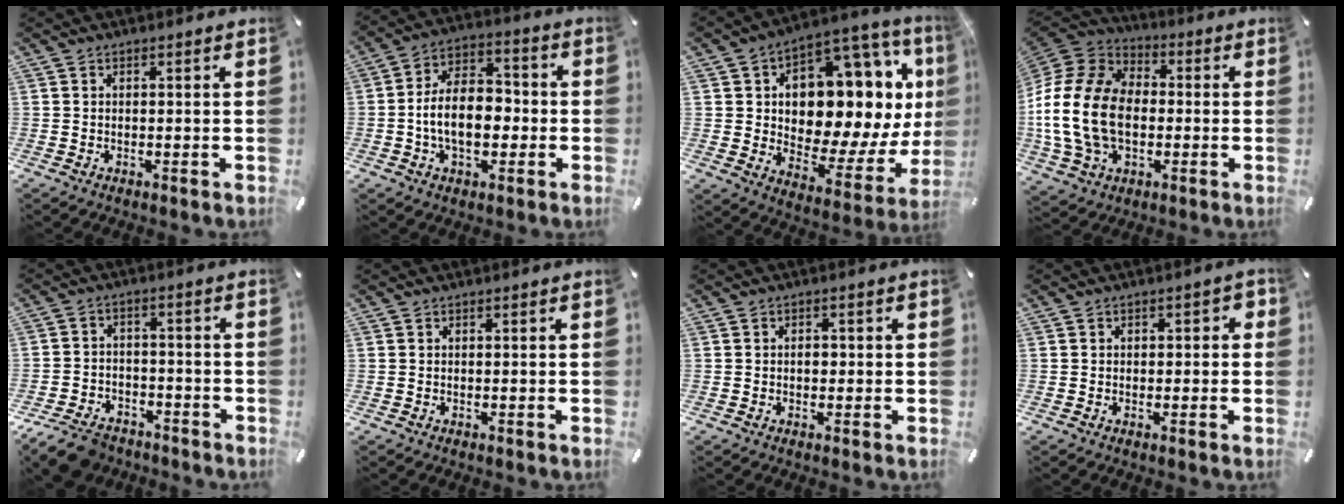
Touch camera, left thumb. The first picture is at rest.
{"total": 12.2, "force": [-2.7, 8.1, 8.8], "torque": [-0.164, 0.013, -0.049]}
{"total": 17.6, "force": [5.4, 11.2, 12.5], "torque": [-0.172, -0.063, 0.086]}
{"total": 19.9, "force": [-3.0, 14.9, 12.9], "torque": [-0.285, 0.024, -0.058]}
{"total": 8.4, "force": [-6.5, 4.8, 2.5], "torque": [-0.048, 0.039, -0.120]}
{"total": 0.0}
{"total": 2.1, "force": [-0.2, 1.5, 1.4], "torque": [-0.020, 0.001, -0.007]}
{"total": 1.8, "force": [-0.6, 1.4, 1.0], "torque": [-0.009, 0.005, -0.016]}